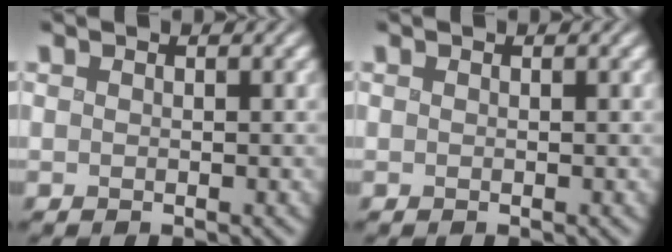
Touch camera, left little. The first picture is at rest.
{"total": 0.0}